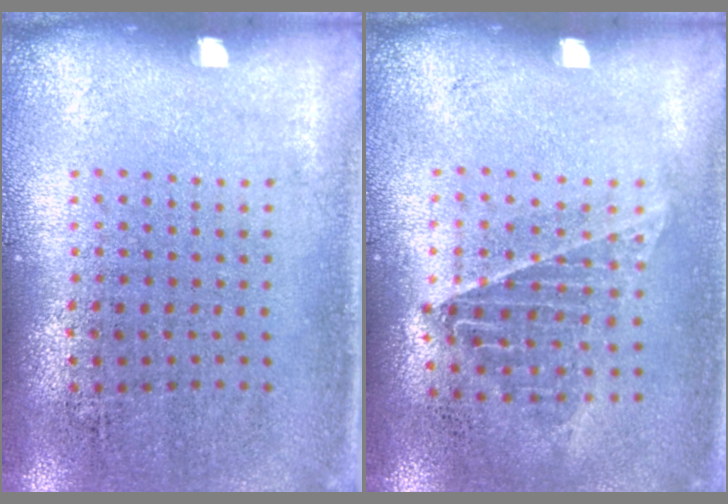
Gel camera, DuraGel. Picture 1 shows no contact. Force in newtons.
{"total": 1.0, "press": 1.0, "slide": 0.1}